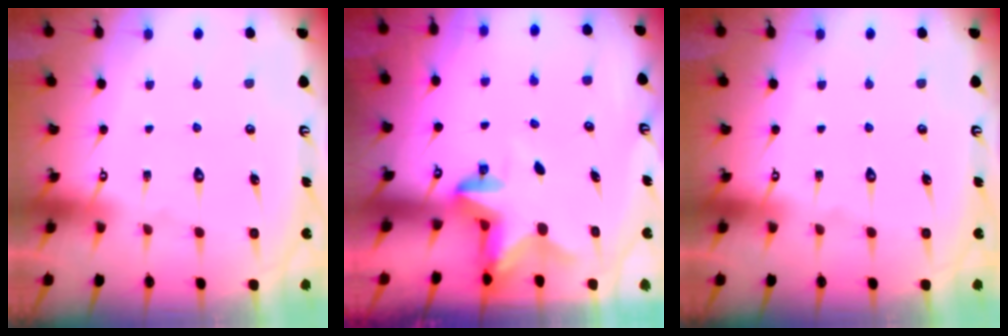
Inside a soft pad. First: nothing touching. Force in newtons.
{"total": 2.6, "press": 2.6, "slide": 0.6}
{"total": 0.0}